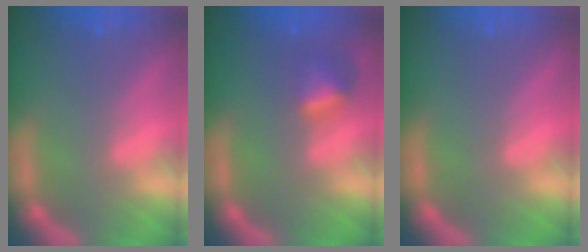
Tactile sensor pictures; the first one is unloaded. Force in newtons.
{"total": 2.4}
{"total": 0.0}